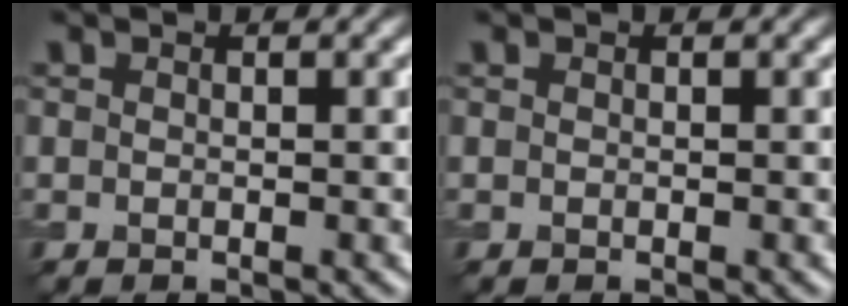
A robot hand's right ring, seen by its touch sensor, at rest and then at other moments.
{"total": 0.0}